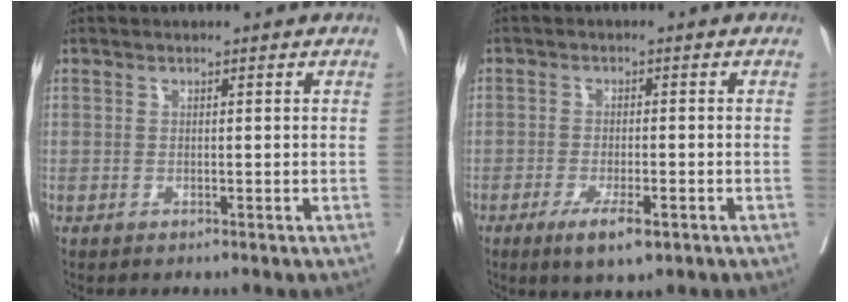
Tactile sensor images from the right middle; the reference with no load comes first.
{"total": 5.1, "force": [-2.8, 1.2, 4.1], "torque": [-0.071, -0.008, -0.041]}